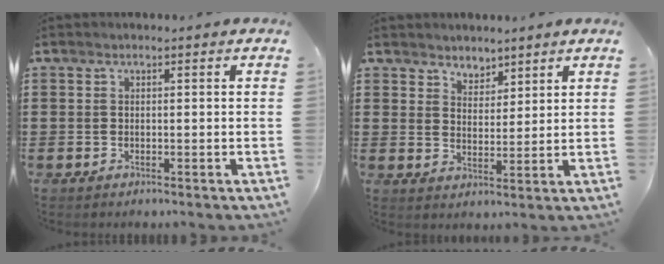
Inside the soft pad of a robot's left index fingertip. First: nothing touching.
{"total": 3.3, "force": [2.9, 1.5, -0.4], "torque": [-0.007, 0.001, 0.054]}